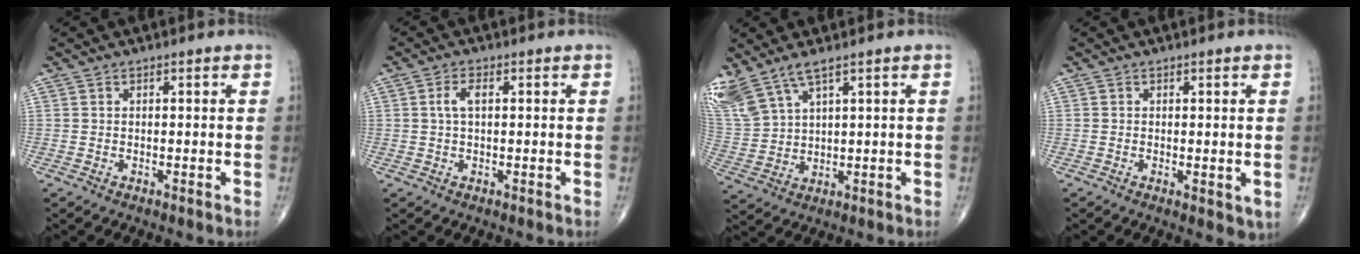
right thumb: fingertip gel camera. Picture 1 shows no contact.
{"total": 3.0, "force": [0.5, 1.4, 2.6], "torque": [-0.059, 0.008, 0.009]}
{"total": 10.5, "force": [7.2, 3.7, 6.6], "torque": [-0.165, -0.019, 0.161]}
{"total": 2.4, "force": [-0.1, 1.1, 2.2], "torque": [-0.026, -0.008, 0.000]}